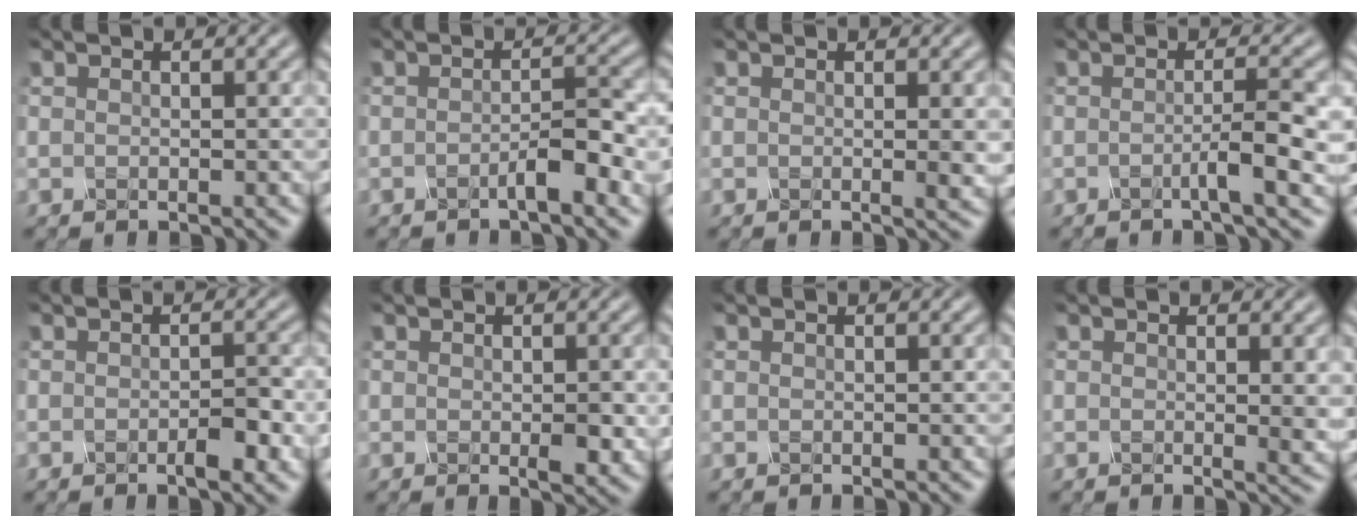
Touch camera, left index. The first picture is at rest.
{"total": 2.6, "force": [-1.2, 0.4, 2.2], "torque": [-0.037, 0.004, -0.022]}
{"total": 1.8, "force": [0.6, 0.5, 1.6], "torque": [-0.016, -0.001, 0.007]}
{"total": 3.4, "force": [-0.9, 0.5, 3.2], "torque": [-0.049, -0.002, -0.018]}
{"total": 2.1, "force": [-0.9, 0.5, 1.8], "torque": [-0.029, -0.002, -0.013]}
{"total": 2.1, "force": [-0.2, 0.7, 1.9], "torque": [-0.034, -0.005, 0.002]}
{"total": 0.0}
{"total": 2.3, "force": [0.9, 0.7, 2.0], "torque": [-0.022, -0.005, 0.015]}